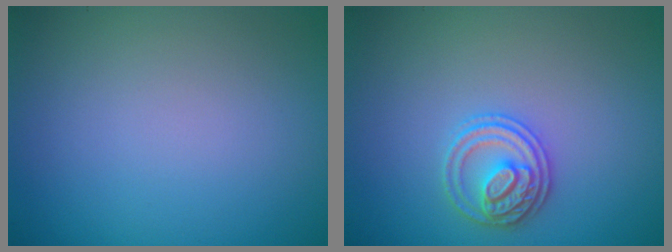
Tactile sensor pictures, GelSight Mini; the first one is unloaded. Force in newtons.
{"total": 2.7, "press": 2.7, "slide": 0.6}